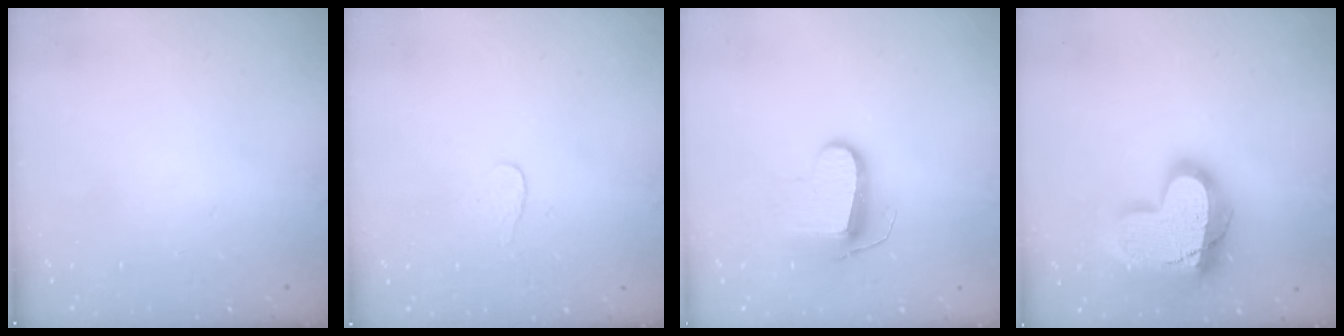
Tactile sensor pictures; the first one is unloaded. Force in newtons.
{"total": 2.7, "press": 2.7, "slide": 0.3}
{"total": 9.8, "press": 9.8, "slide": 0.4}
{"total": 21.4, "press": 21.3, "slide": 1.7}